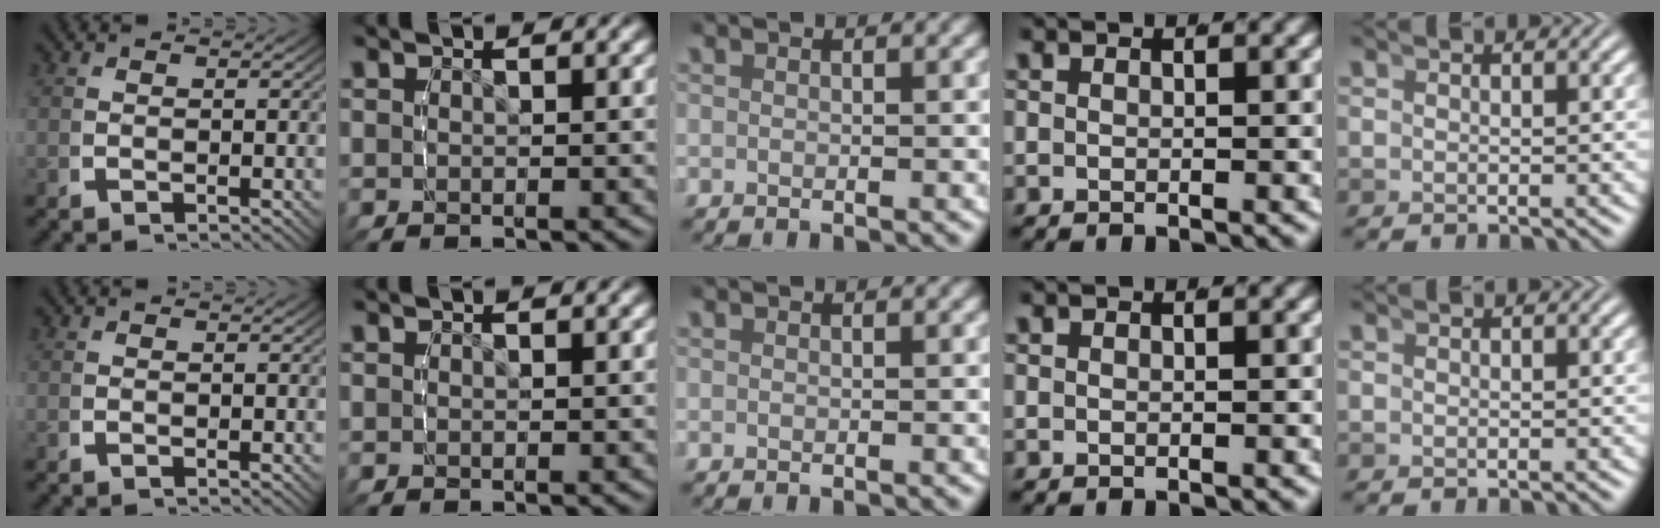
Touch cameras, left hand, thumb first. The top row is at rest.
{}